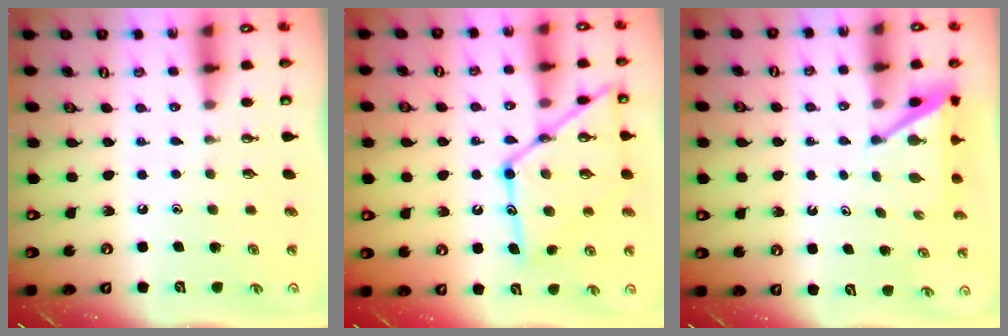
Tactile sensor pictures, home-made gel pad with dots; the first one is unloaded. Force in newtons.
{"total": 19.1, "press": 19.0, "slide": 1.6}
{"total": 6.3, "press": 6.3, "slide": 0.2}